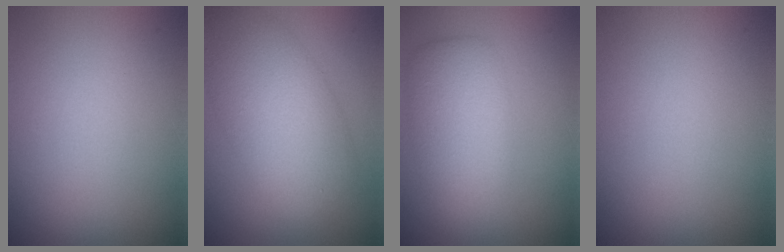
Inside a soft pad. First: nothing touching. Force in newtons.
{"total": 8.0, "press": 7.9, "slide": 0.4}
{"total": 5.0, "press": 5.0, "slide": 0.2}
{"total": 0.0}